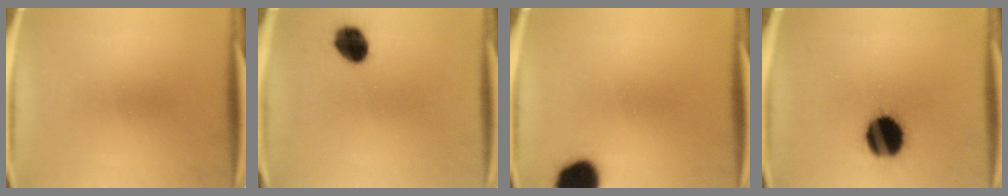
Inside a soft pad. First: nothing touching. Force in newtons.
{"total": 8.0}
{"total": 11.7}
{"total": 16.4}